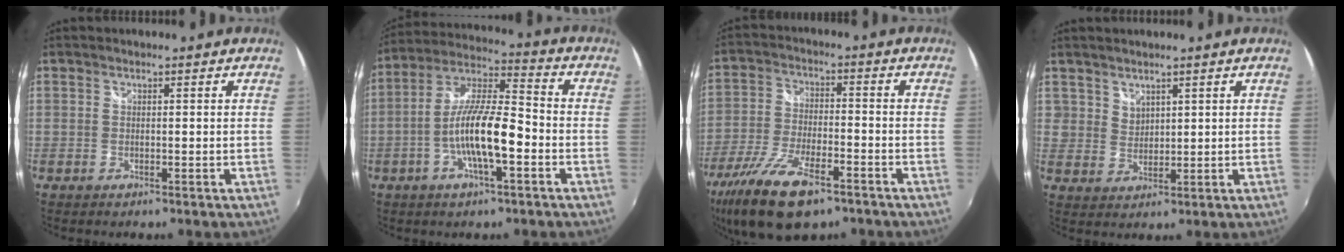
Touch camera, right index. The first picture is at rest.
{"total": 13.2, "force": [-4.3, 2.9, 12.1], "torque": [-0.239, 0.002, -0.082]}
{"total": 16.2, "force": [-10.6, 5.8, 10.8], "torque": [-0.235, -0.041, -0.194]}
{"total": 3.4, "force": [2.6, 2.2, 0.2], "torque": [0.006, 0.008, 0.053]}